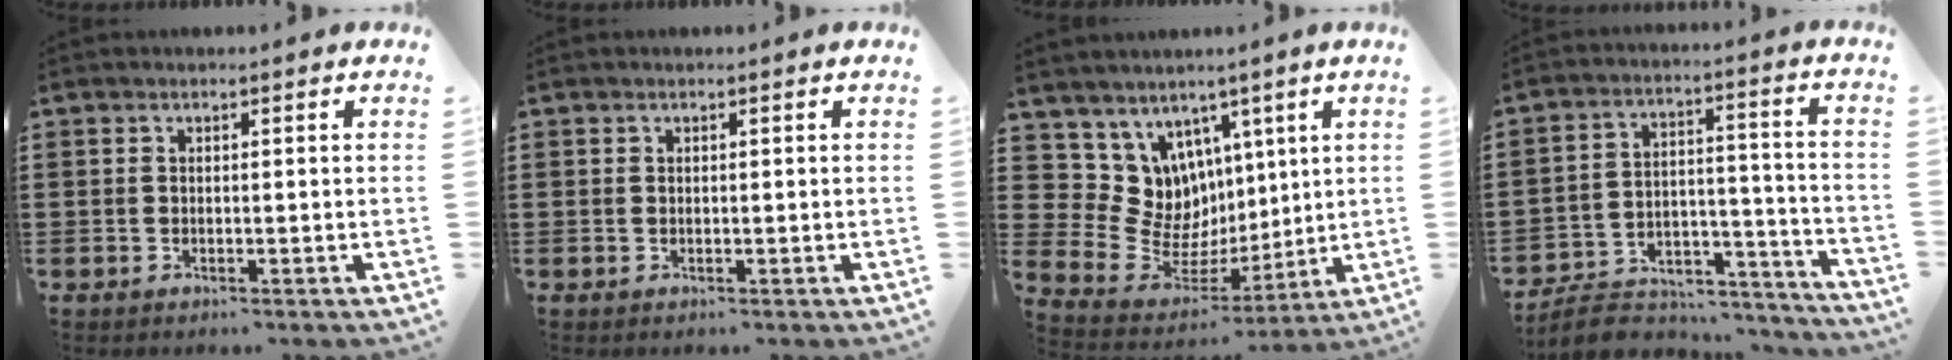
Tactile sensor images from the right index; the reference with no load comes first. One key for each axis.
{"total": 0.0}
{"total": 10.0, "fx": 3.1, "fy": 9.4, "fz": 1.2, "tx": -0.058, "ty": -0.051, "tz": 0.071}
{"total": 7.4, "fx": -6.6, "fy": 2.6, "fz": 2.0, "tx": -0.042, "ty": 0.014, "tz": -0.127}